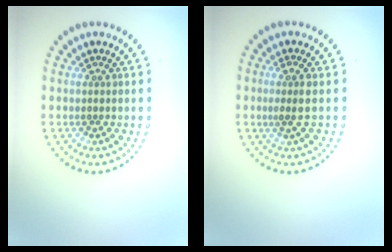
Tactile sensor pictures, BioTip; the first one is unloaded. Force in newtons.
{"total": 1.9, "press": 1.4, "slide": 1.2}